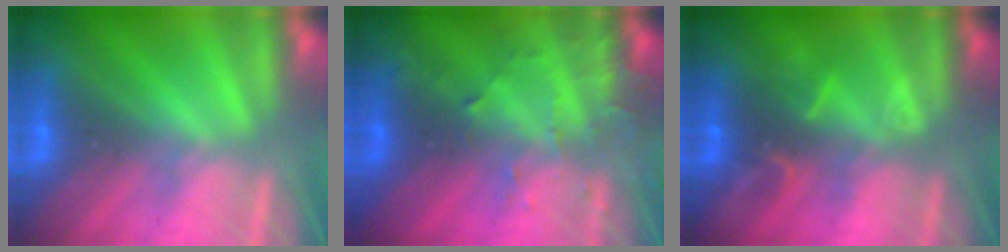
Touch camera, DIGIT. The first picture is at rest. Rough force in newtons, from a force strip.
{"total": 3.2}
{"total": 4.4}